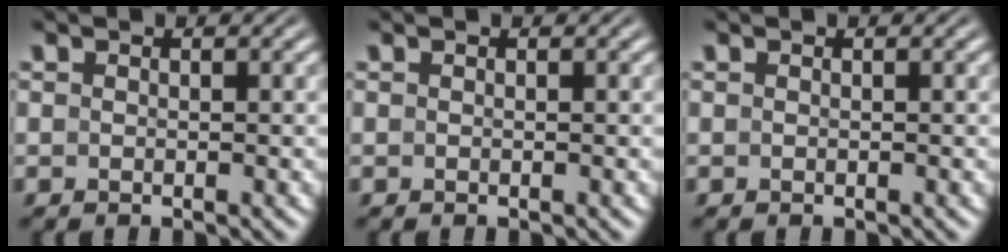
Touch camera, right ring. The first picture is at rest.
{"total": 0.0}
{"total": 0.0}